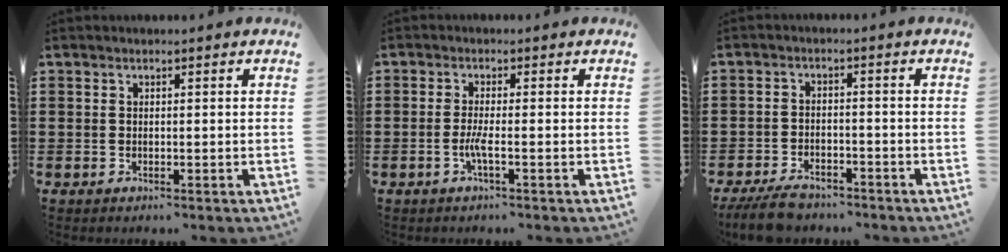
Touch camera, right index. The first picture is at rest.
{"total": 2.6, "force": [-1.0, 0.0, 2.4], "torque": [-0.059, -0.009, -0.023]}
{"total": 4.2, "force": [-3.9, 1.1, 1.3], "torque": [-0.036, 0.004, -0.079]}